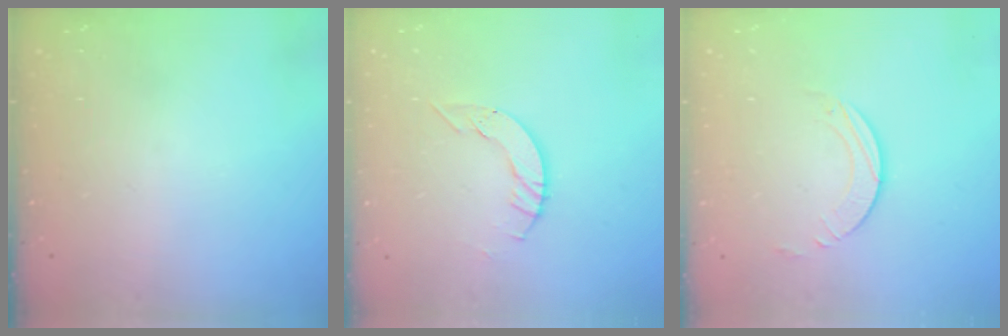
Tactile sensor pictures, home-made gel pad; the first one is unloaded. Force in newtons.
{"total": 4.4, "press": 4.4, "slide": 0.2}
{"total": 2.2, "press": 2.2, "slide": 0.2}